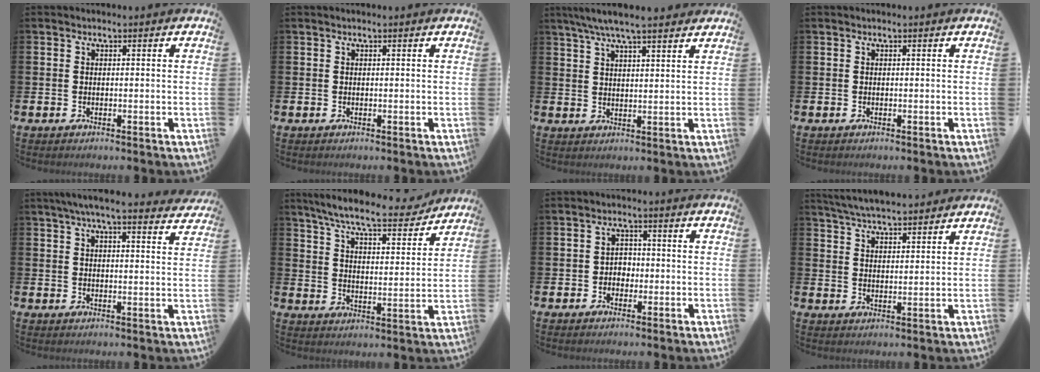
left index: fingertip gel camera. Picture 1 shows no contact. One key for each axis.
{"total": 0.0}
{"total": 6.5, "fx": 5.8, "fy": 0.6, "fz": 2.7, "tx": -0.066, "ty": -0.014, "tz": 0.105}
{"total": 0.0}
{"total": 5.8, "fx": 5.2, "fy": 0.4, "fz": 2.5, "tx": -0.051, "ty": -0.015, "tz": 0.091}
{"total": 8.2, "fx": 7.5, "fy": 0.9, "fz": 3.4, "tx": -0.085, "ty": -0.045, "tz": 0.126}
{"total": 2.2, "fx": -0.7, "fy": 1.9, "fz": 1.0, "tx": -0.007, "ty": 0.001, "tz": -0.020}
{"total": 5.4, "fx": 5.3, "fy": 0.5, "fz": 0.9, "tx": -0.041, "ty": -0.023, "tz": 0.098}